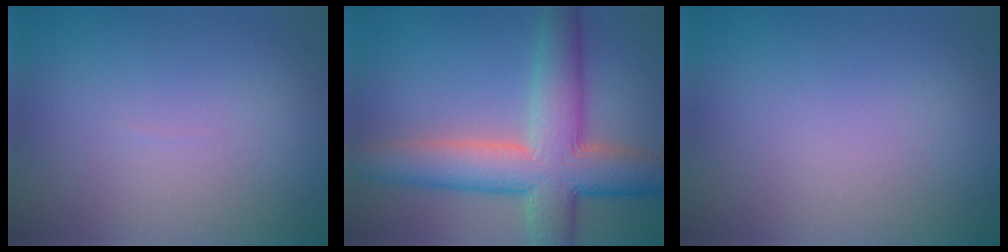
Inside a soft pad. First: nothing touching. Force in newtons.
{"total": 9.5, "press": 9.5, "slide": 0.2}
{"total": 0.0}